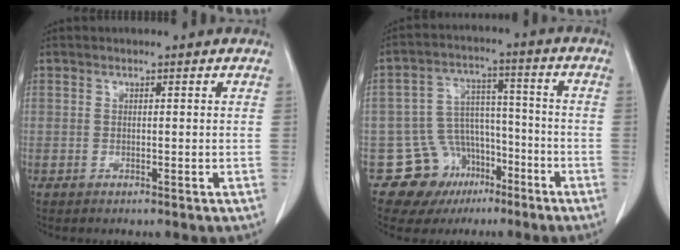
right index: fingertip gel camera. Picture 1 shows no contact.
{"total": 11.3, "force": [-6.3, 9.2, 2.2], "torque": [-0.031, 0.057, -0.086]}